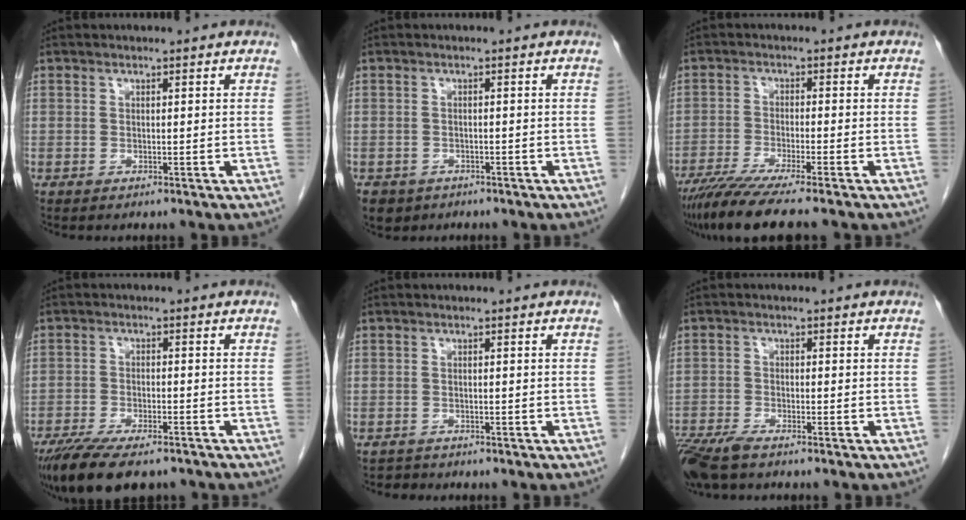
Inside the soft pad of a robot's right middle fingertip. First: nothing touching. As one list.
[{"total": 3.2, "force": [-2.1, 2.4, 0.2], "torque": [-0.005, 0.004, -0.033]}, {"total": 8.8, "force": [-7.1, -0.7, 5.2], "torque": [-0.080, -0.027, -0.121]}, {"total": 12.5, "force": [-9.6, 3.8, 6.9], "torque": [-0.125, -0.018, -0.153]}, {"total": 1.3, "force": [-1.1, 0.4, -0.6], "torque": [0.004, -0.002, -0.019]}, {"total": 6.2, "force": [-5.0, 1.3, 3.5], "torque": [-0.070, -0.015, -0.094]}]